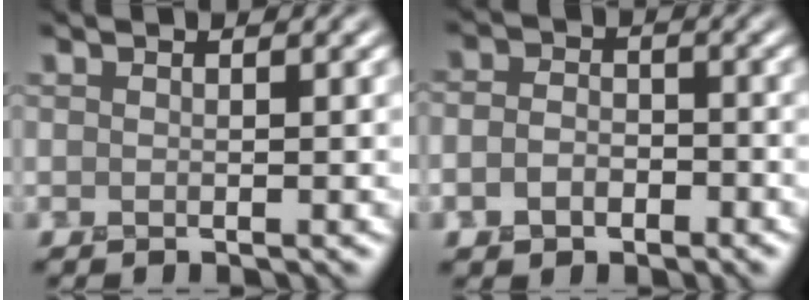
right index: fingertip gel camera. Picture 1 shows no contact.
{"total": 2.9, "force": [-1.2, 2.1, 1.5], "torque": [-0.027, 0.000, -0.030]}